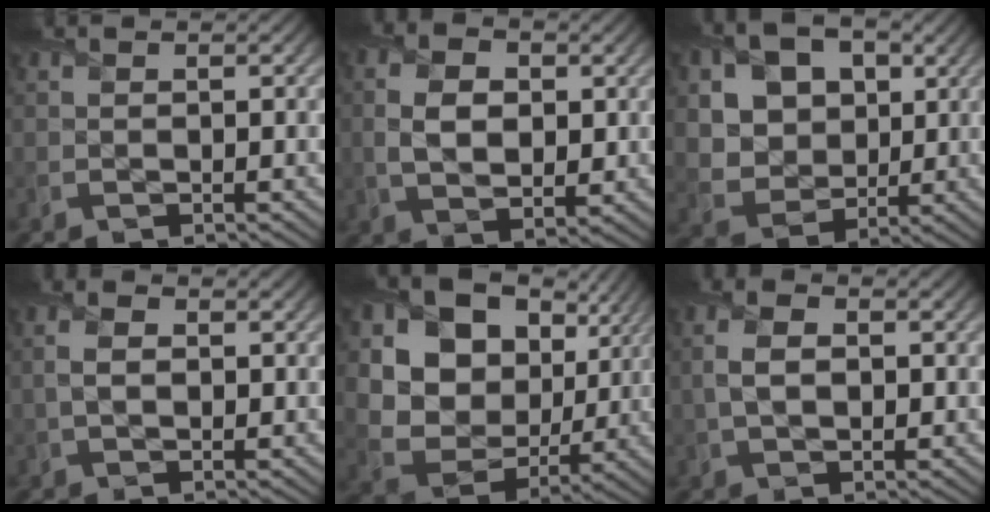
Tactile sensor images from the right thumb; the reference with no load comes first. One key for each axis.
{"total": 6.5, "fx": 0.6, "fy": 4.3, "fz": 4.8, "tx": -0.106, "ty": -0.005, "tz": 0.013}
{"total": 10.5, "fx": 3.6, "fy": 8.3, "fz": 5.3, "tx": -0.143, "ty": 0.006, "tz": 0.076}
{"total": 3.2, "fx": 0.4, "fy": 2.0, "fz": 2.4, "tx": -0.061, "ty": -0.001, "tz": 0.007}
{"total": 17.1, "fx": 6.1, "fy": 13.6, "fz": 8.4, "tx": -0.229, "ty": 0.037, "tz": 0.142}
{"total": 4.4, "fx": 0.3, "fy": 2.7, "fz": 3.5, "tx": -0.084, "ty": 0.001, "tz": 0.005}